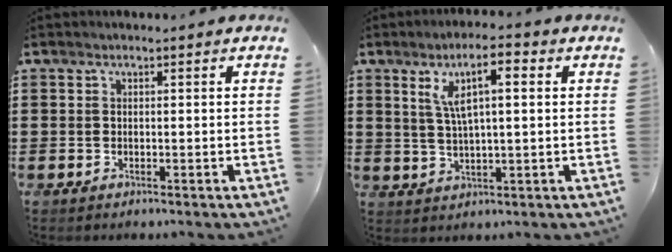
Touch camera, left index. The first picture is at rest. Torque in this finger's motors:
{"motor_torque": [-0.11, 0.69, 0.03, -0.05]}